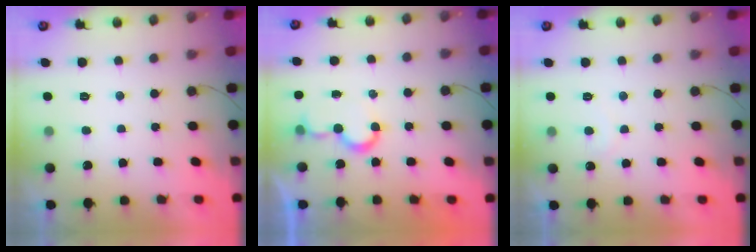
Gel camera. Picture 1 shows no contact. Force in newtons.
{"total": 5.8, "press": 5.8, "slide": 0.5}
{"total": 5.0, "press": 5.0, "slide": 0.3}